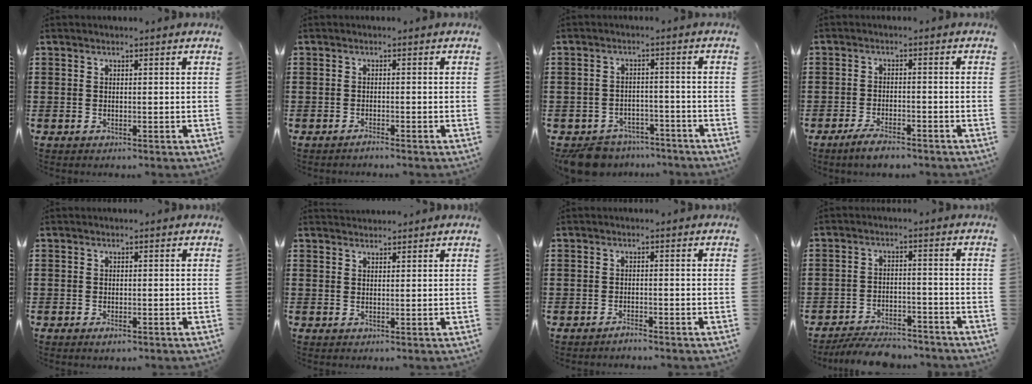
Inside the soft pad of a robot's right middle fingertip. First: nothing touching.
{"total": 1.0, "force": [-0.9, -0.2, 0.4], "torque": [-0.011, -0.006, -0.016]}
{"total": 5.4, "force": [-5.2, 1.3, 0.6], "torque": [-0.022, 0.009, -0.106]}
{"total": 3.5, "force": [-3.0, 0.4, 1.6], "torque": [-0.035, 0.000, -0.060]}
{"total": 0.9, "force": [-0.7, 0.2, 0.5], "torque": [-0.014, -0.007, -0.011]}
{"total": 1.4, "force": [1.3, 0.3, -0.2], "torque": [0.000, 0.003, 0.026]}
{"total": 1.3, "force": [-1.2, -0.1, 0.4], "torque": [-0.011, -0.005, -0.022]}
{"total": 5.8, "force": [-5.6, 0.9, 1.3], "torque": [-0.022, 0.007, -0.108]}